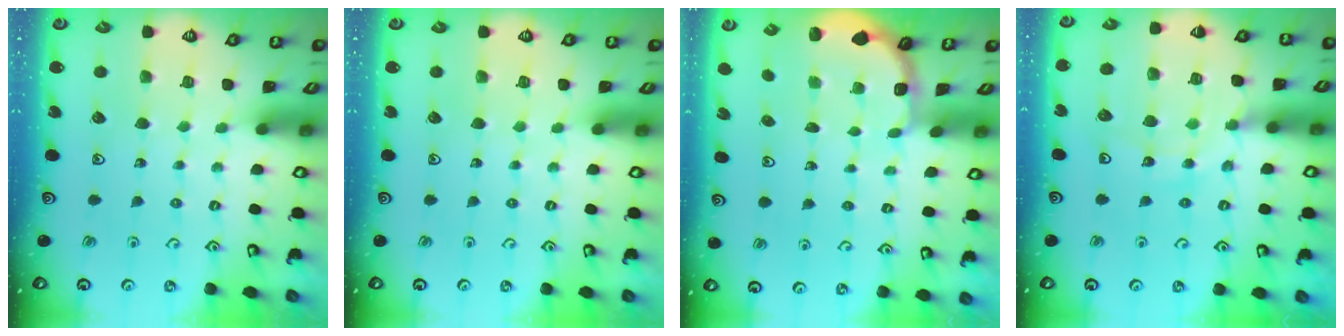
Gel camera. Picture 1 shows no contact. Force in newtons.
{"total": 0.0}
{"total": 1.9, "press": 1.8, "slide": 0.8}
{"total": 12.6, "press": 12.2, "slide": 3.1}